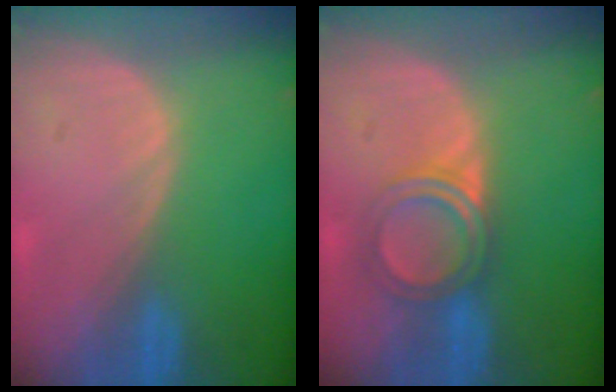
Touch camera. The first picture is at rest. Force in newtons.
{"total": 5.0, "press": 4.8, "slide": 1.4}